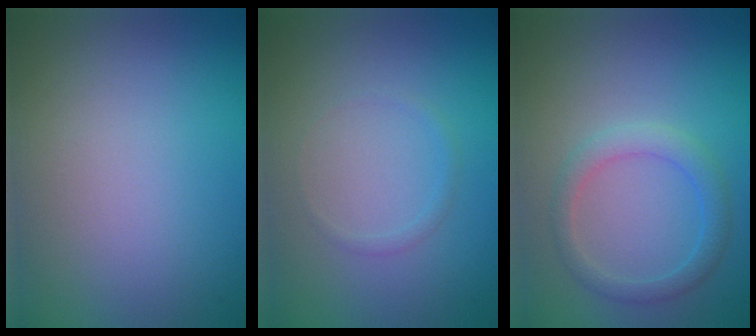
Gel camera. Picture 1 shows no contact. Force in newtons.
{"total": 0.7, "press": 0.7, "slide": 0.0}
{"total": 2.3, "press": 2.3, "slide": 0.1}